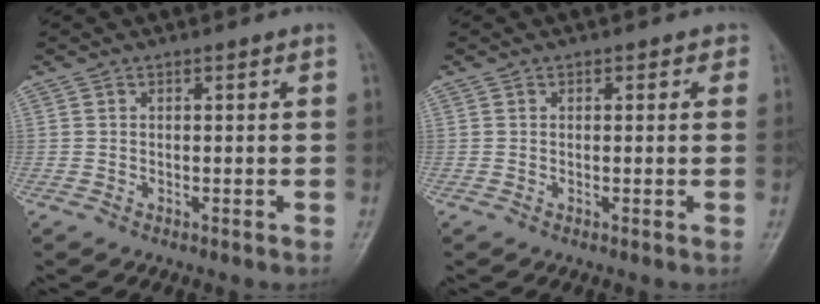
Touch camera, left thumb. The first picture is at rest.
{"total": 1.4, "force": [0.6, 1.1, 0.6], "torque": [0.012, 0.001, 0.001]}